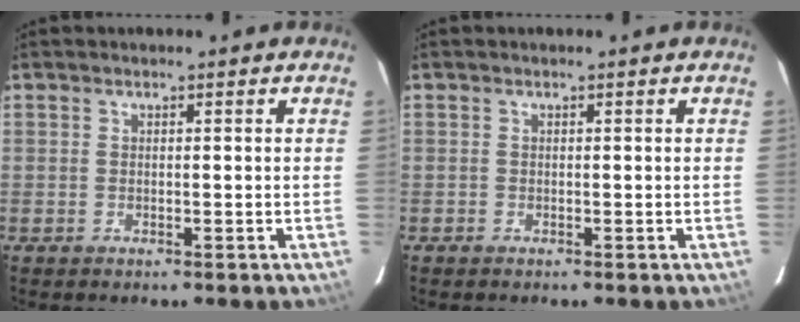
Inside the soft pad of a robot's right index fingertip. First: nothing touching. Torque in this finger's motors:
{"motor_torque": [-0.16, -0.14, -0.03, -0.01]}